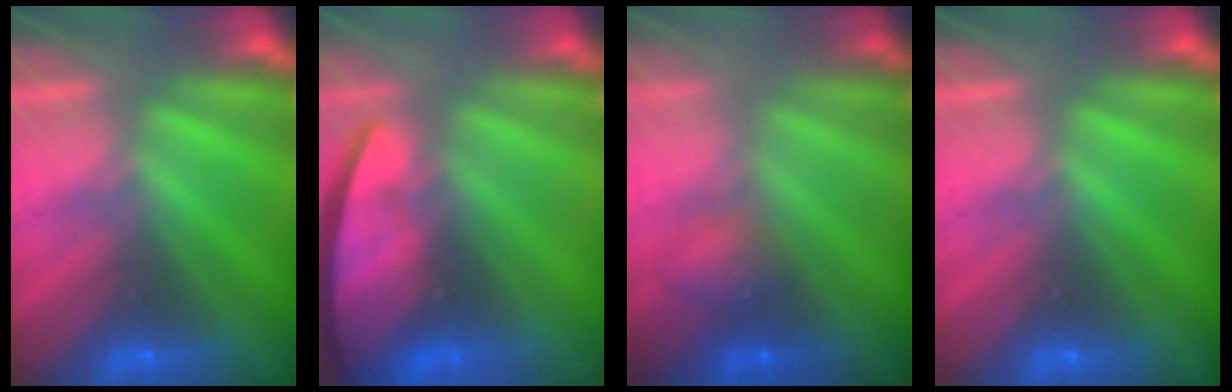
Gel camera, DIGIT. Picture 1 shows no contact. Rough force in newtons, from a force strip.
{"total": 7.4}
{"total": 2.8}
{"total": 0.0}